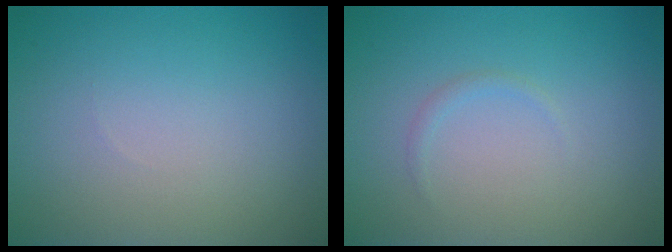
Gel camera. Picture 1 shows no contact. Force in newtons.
{"total": 0.6, "press": 0.6, "slide": 0.0}